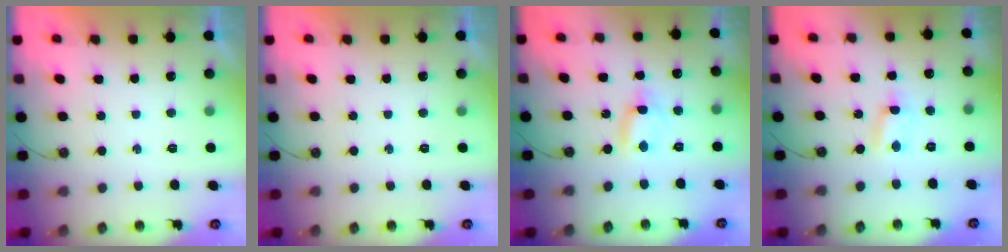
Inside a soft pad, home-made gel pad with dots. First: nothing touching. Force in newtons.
{"total": 0.0}
{"total": 1.7, "press": 1.7, "slide": 0.1}
{"total": 1.2, "press": 1.1, "slide": 0.6}